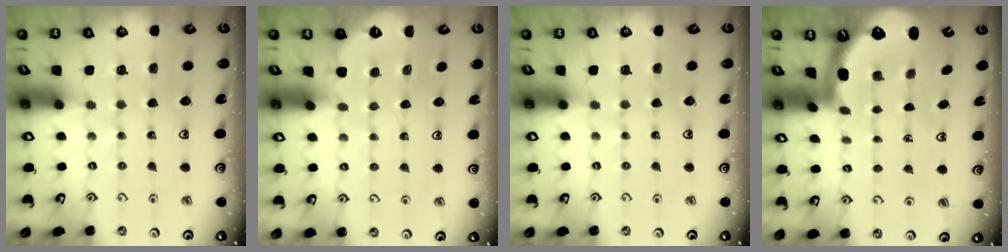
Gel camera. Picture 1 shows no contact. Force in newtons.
{"total": 1.8, "press": 1.8, "slide": 0.2}
{"total": 0.0}
{"total": 1.5, "press": 1.3, "slide": 0.6}